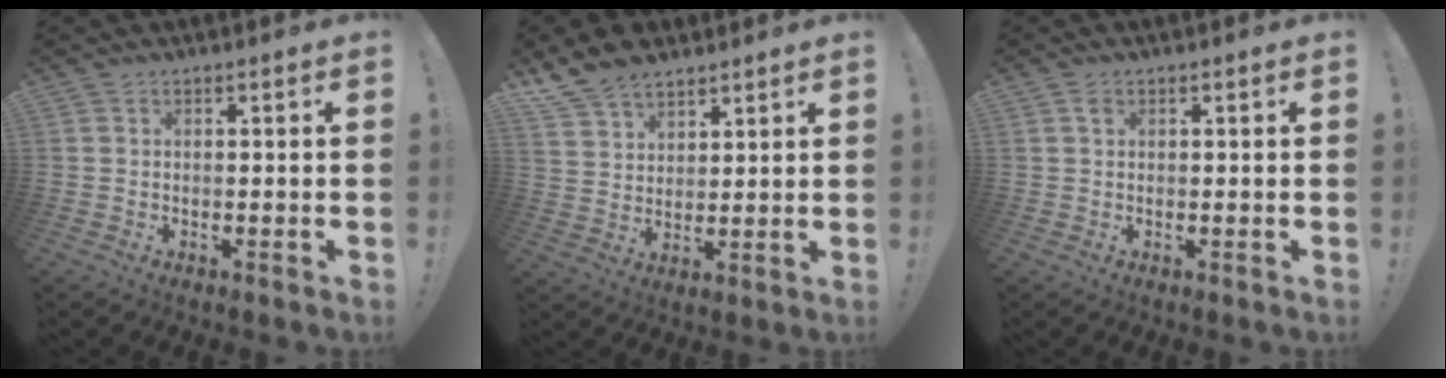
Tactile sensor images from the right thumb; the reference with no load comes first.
{"total": 9.6, "force": [7.6, 5.1, 2.7], "torque": [-0.054, -0.047, 0.152]}
{"total": 1.4, "force": [0.6, 0.9, 0.9], "torque": [-0.017, 0.002, 0.010]}